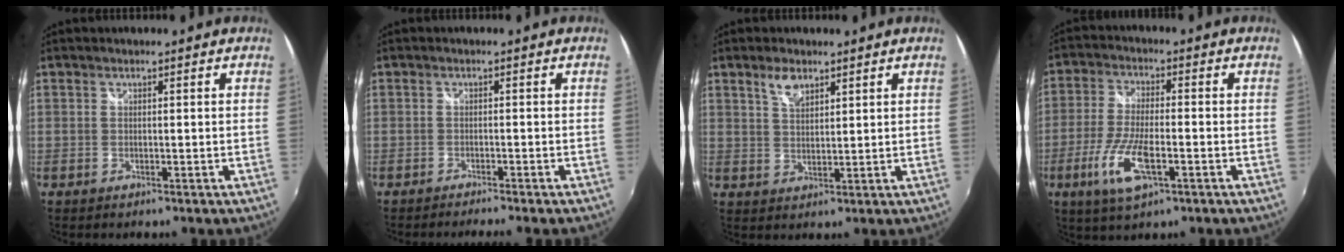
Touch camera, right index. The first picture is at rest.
{"total": 3.7, "force": [-3.3, -0.3, 1.5], "torque": [-0.037, -0.011, -0.055]}
{"total": 4.2, "force": [2.8, 1.9, 2.5], "torque": [-0.040, 0.005, 0.051]}
{"total": 10.4, "force": [-4.1, 3.2, 9.0], "torque": [-0.193, -0.014, -0.078]}